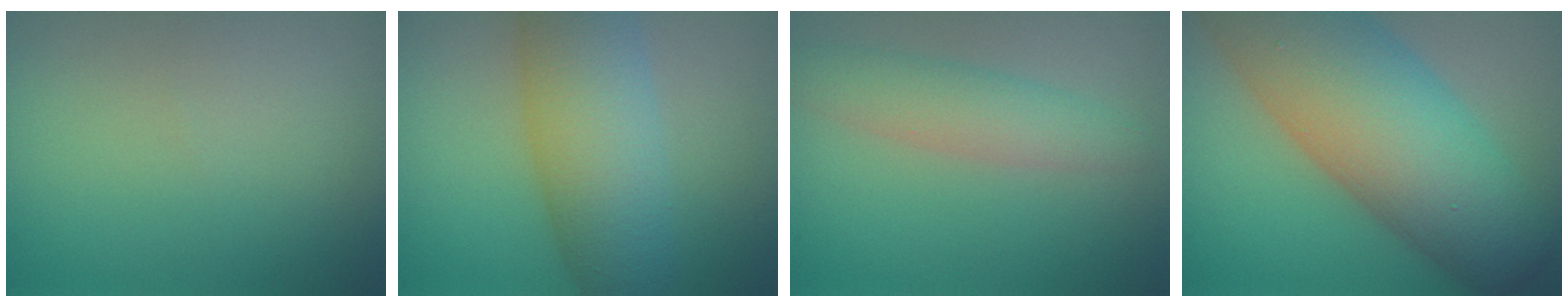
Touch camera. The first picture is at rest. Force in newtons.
{"total": 8.3, "press": 8.3, "slide": 0.1}
{"total": 3.4, "press": 3.4, "slide": 0.0}
{"total": 14.1, "press": 14.1, "slide": 0.5}